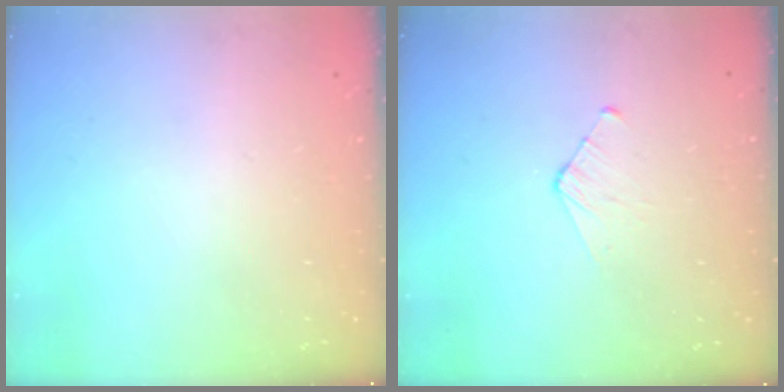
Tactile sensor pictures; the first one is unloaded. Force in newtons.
{"total": 2.8, "press": 2.7, "slide": 0.3}